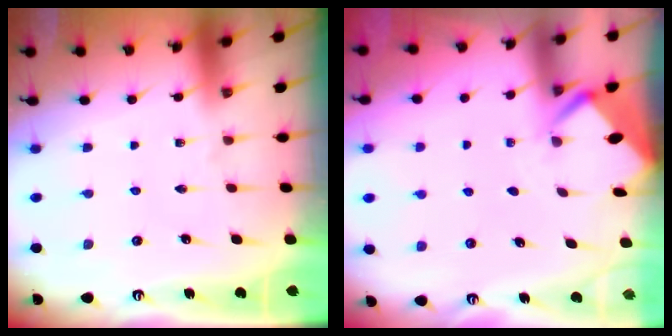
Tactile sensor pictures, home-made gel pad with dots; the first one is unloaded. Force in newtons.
{"total": 2.8, "press": 2.8, "slide": 0.2}